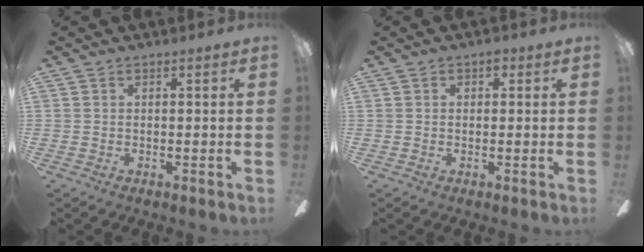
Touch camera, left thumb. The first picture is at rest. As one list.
[{"total": 1.4, "force": [0.3, 1.0, 0.9], "torque": [-0.010, 0.004, 0.002]}]